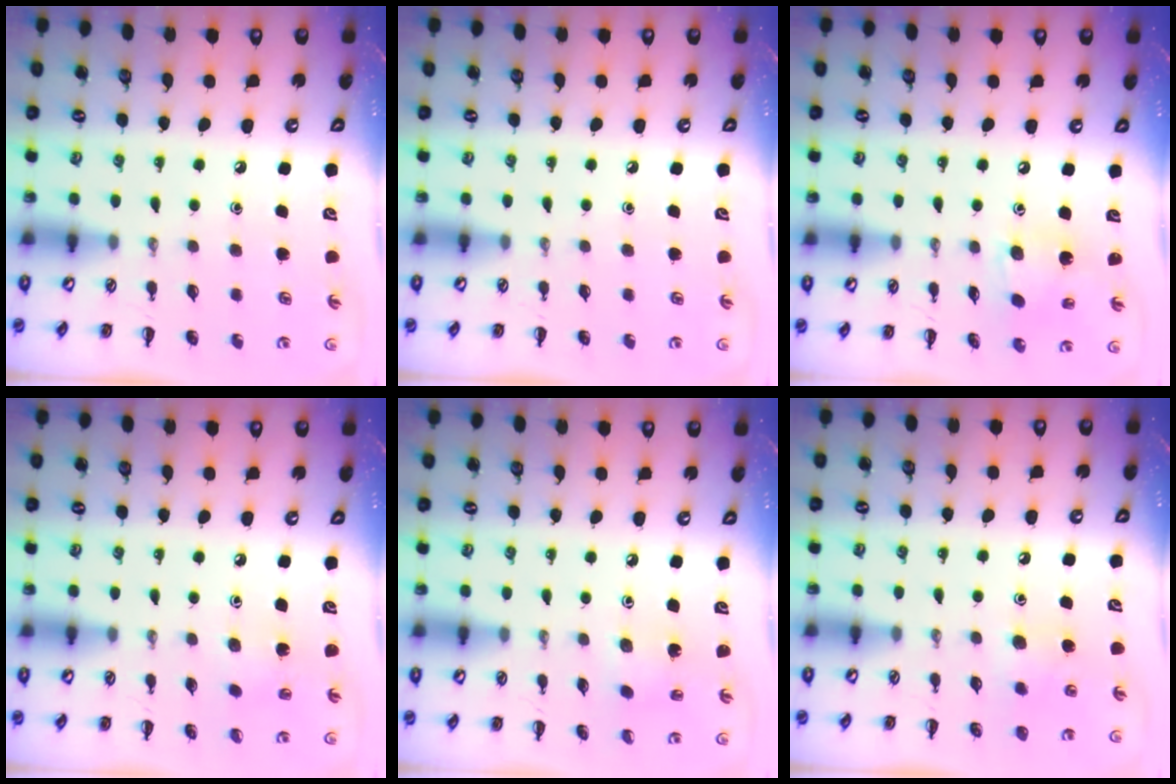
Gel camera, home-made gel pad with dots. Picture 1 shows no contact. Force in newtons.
{"total": 0.0}
{"total": 6.9, "press": 6.9, "slide": 0.6}
{"total": 4.4, "press": 4.2, "slide": 1.4}
{"total": 2.8, "press": 2.7, "slide": 0.8}
{"total": 5.7, "press": 5.4, "slide": 1.8}